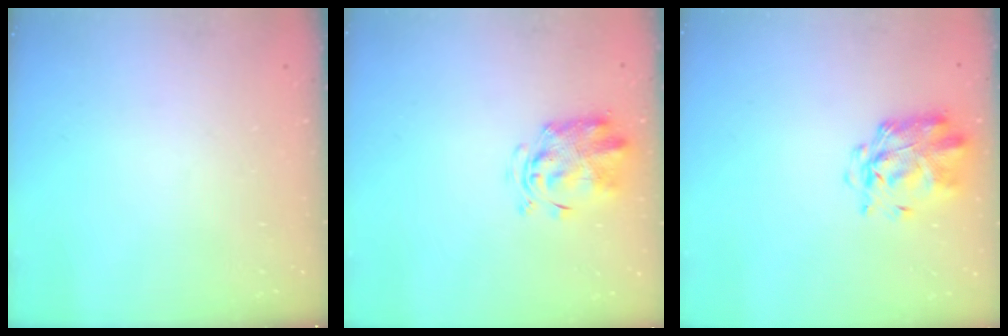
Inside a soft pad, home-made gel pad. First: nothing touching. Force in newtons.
{"total": 2.9, "press": 2.9, "slide": 0.6}
{"total": 2.9, "press": 2.8, "slide": 0.8}